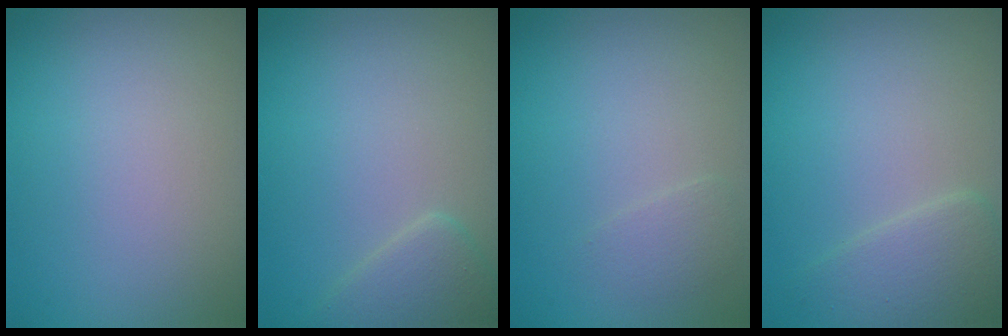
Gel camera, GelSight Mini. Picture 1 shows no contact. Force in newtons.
{"total": 2.2, "press": 2.2, "slide": 0.2}
{"total": 1.2, "press": 1.2, "slide": 0.1}
{"total": 2.7, "press": 2.7, "slide": 0.1}